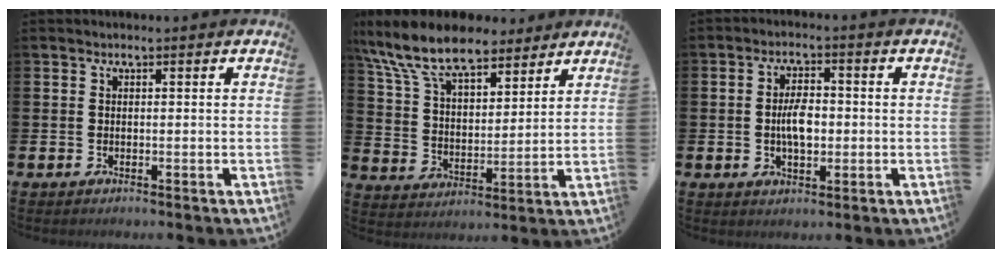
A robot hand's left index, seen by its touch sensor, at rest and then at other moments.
{"total": 10.5, "force": [9.1, 3.7, 3.9], "torque": [-0.122, -0.039, 0.168]}
{"total": 4.3, "force": [-0.2, 2.2, 3.7], "torque": [-0.054, 0.000, -0.009]}